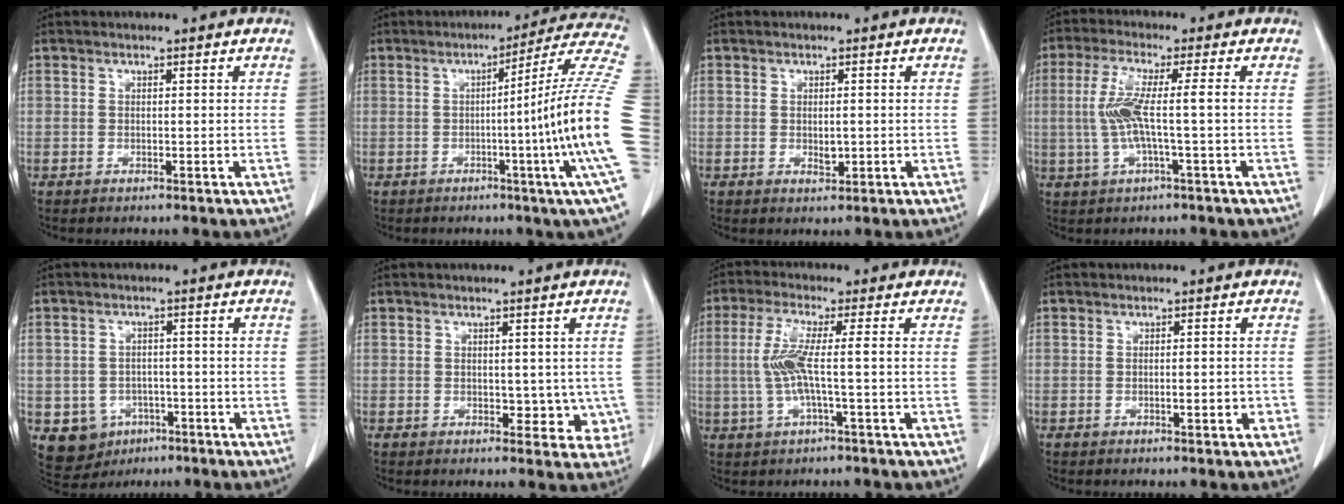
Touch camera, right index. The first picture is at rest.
{"total": 17.3, "force": [-2.9, -3.4, 16.8], "torque": [-0.176, -0.001, -0.054]}
{"total": 1.5, "force": [0.0, 0.8, 1.3], "torque": [-0.018, -0.002, 0.007]}
{"total": 6.9, "force": [-0.2, 0.2, 6.9], "torque": [-0.149, 0.009, -0.005]}
{"total": 6.7, "force": [-2.8, 5.9, 1.5], "torque": [-0.026, 0.006, -0.031]}
{"total": 4.2, "force": [0.1, 3.1, 2.8], "torque": [-0.005, 0.003, 0.009]}
{"total": 6.4, "force": [-0.2, 0.2, 6.3], "torque": [-0.138, 0.008, -0.005]}
{"total": 1.5, "force": [-0.5, 0.4, 1.4], "torque": [-0.018, 0.002, -0.003]}